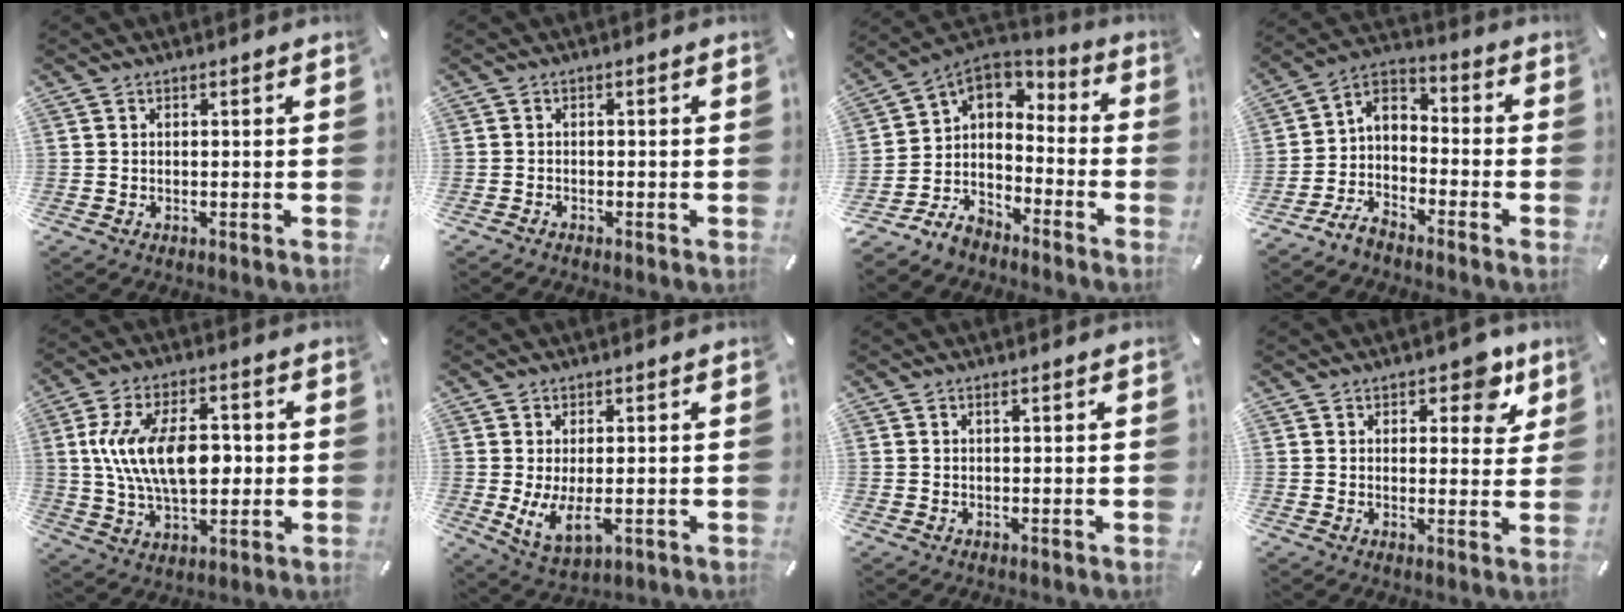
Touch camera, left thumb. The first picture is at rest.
{"total": 0.9, "force": [-0.9, 0.2, 0.1], "torque": [-0.004, 0.002, -0.018]}
{"total": 7.6, "force": [-3.6, 6.3, 2.3], "torque": [-0.069, 0.006, -0.069]}
{"total": 5.9, "force": [-4.5, 3.3, 2.1], "torque": [-0.052, 0.012, -0.093]}
{"total": 16.2, "force": [0.7, 9.5, 13.1], "torque": [-0.261, 0.004, 0.010]}
{"total": 7.9, "force": [-0.1, 3.6, 7.0], "torque": [-0.149, -0.021, -0.001]}
{"total": 0.7, "force": [0.2, 0.0, 0.6], "torque": [-0.011, -0.001, 0.004]}
{"total": 7.8, "force": [4.8, 4.2, 4.5], "torque": [-0.029, -0.027, 0.074]}